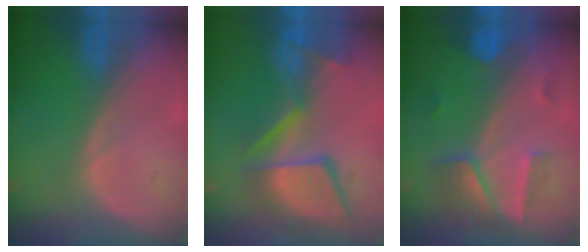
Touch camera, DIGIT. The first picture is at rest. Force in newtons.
{"total": 13.0, "press": 11.4, "slide": 6.3}
{"total": 7.2, "press": 6.3, "slide": 3.5}